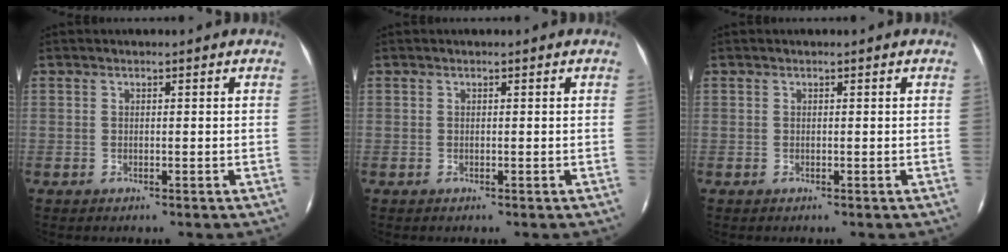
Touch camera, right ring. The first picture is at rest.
{"total": 0.0}
{"total": 0.0}